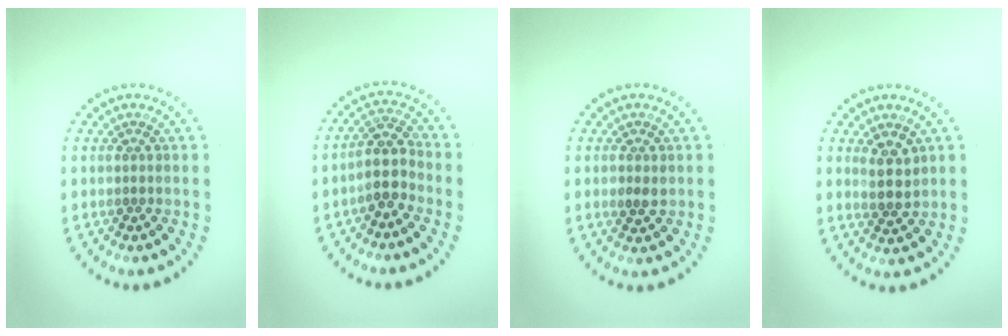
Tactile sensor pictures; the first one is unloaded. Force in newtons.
{"total": 2.9, "press": 2.4, "slide": 1.7}
{"total": 1.4, "press": 1.4, "slide": 0.2}
{"total": 2.3, "press": 2.1, "slide": 1.1}